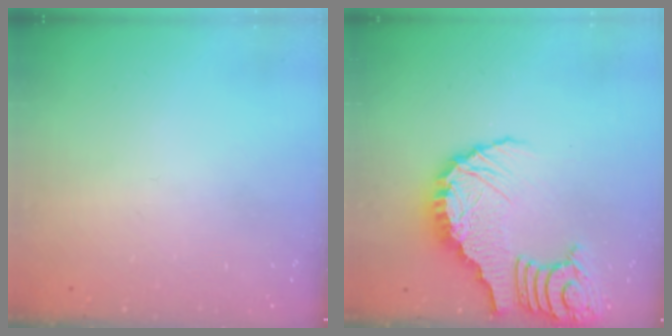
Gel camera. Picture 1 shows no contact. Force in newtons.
{"total": 11.0, "press": 10.9, "slide": 1.7}